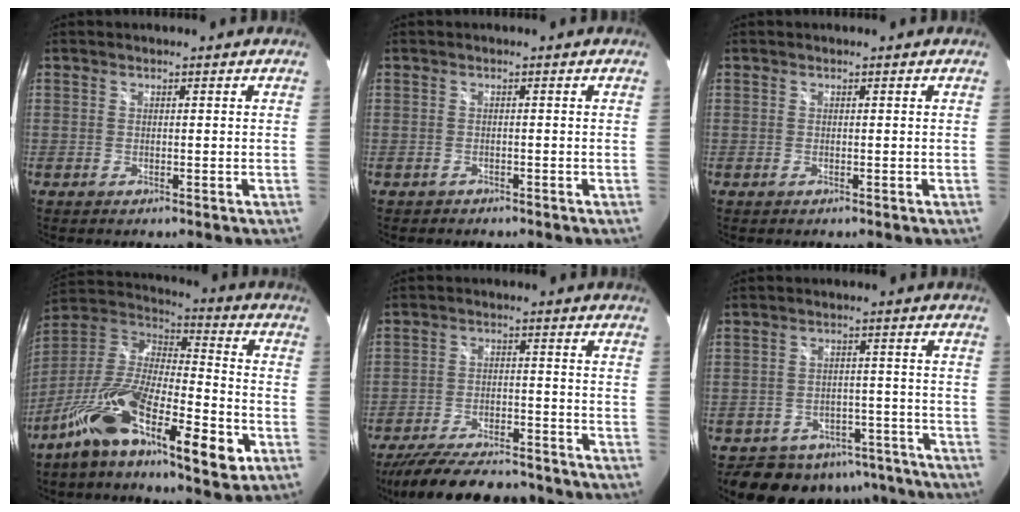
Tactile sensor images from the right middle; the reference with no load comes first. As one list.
[{"total": 1.2, "force": [-0.9, 0.8, 0.1], "torque": [-0.008, -0.001, -0.013]}, {"total": 0.0}, {"total": 19.8, "force": [-10.3, 5.8, 15.9], "torque": [-0.285, -0.019, -0.188]}, {"total": 19.9, "force": [-17.0, 5.6, 8.8], "torque": [-0.177, -0.016, -0.246]}, {"total": 12.9, "force": [-10.5, 6.7, 3.3], "torque": [-0.064, 0.021, -0.123]}]